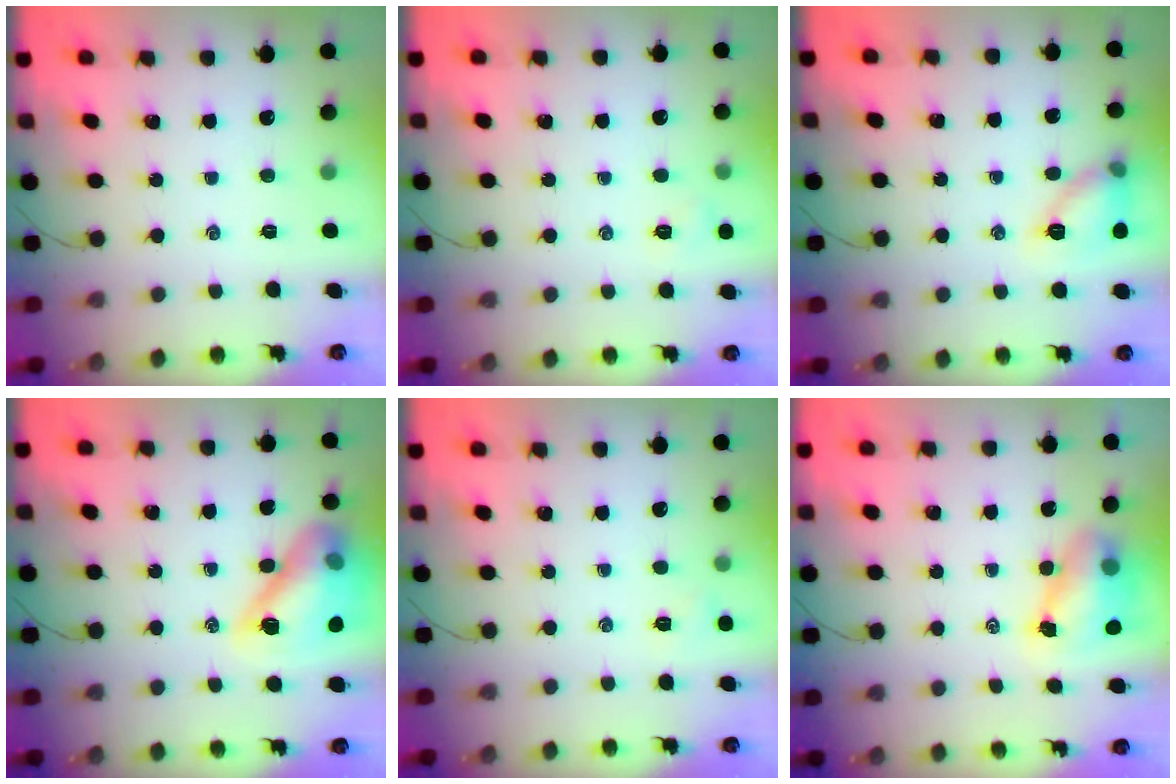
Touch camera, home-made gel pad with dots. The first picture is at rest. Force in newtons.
{"total": 3.5, "press": 3.3, "slide": 1.0}
{"total": 11.3, "press": 11.3, "slide": 0.4}
{"total": 16.6, "press": 16.5, "slide": 2.6}
{"total": 4.5, "press": 4.4, "slide": 1.0}
{"total": 7.5, "press": 7.4, "slide": 1.3}